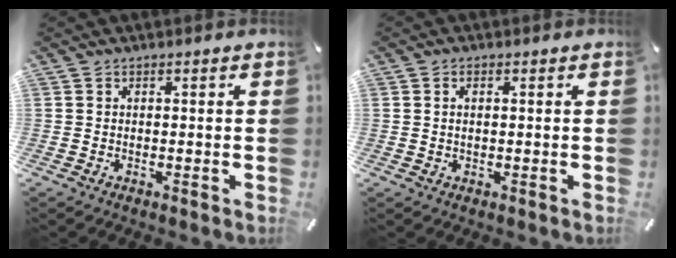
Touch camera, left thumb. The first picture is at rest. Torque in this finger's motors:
{"motor_torque": [-0.42, -0.35, 0.02, -0.08, 0.00]}